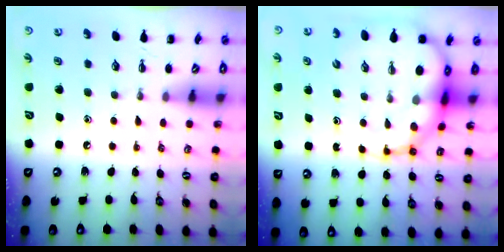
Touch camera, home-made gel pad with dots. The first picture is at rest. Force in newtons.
{"total": 17.2, "press": 16.5, "slide": 4.9}